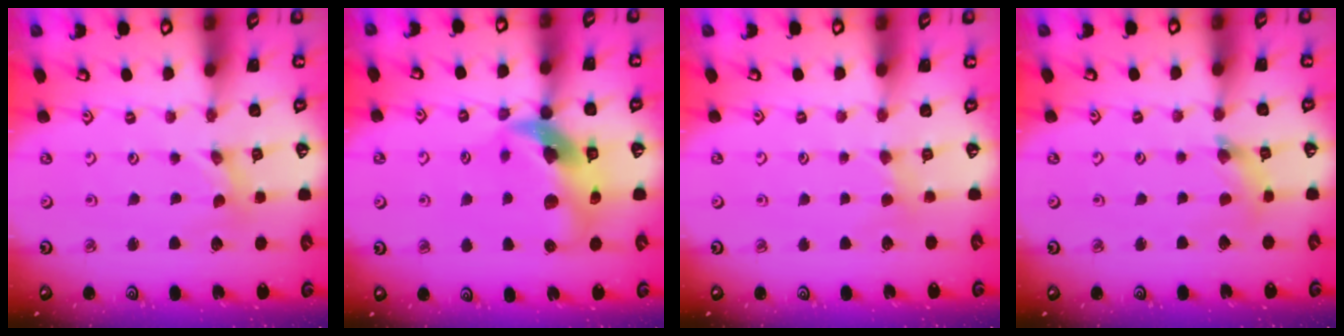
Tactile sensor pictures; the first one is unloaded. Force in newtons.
{"total": 14.8, "press": 14.6, "slide": 2.4}
{"total": 2.8, "press": 2.7, "slide": 0.5}
{"total": 2.4, "press": 2.4, "slide": 0.2}